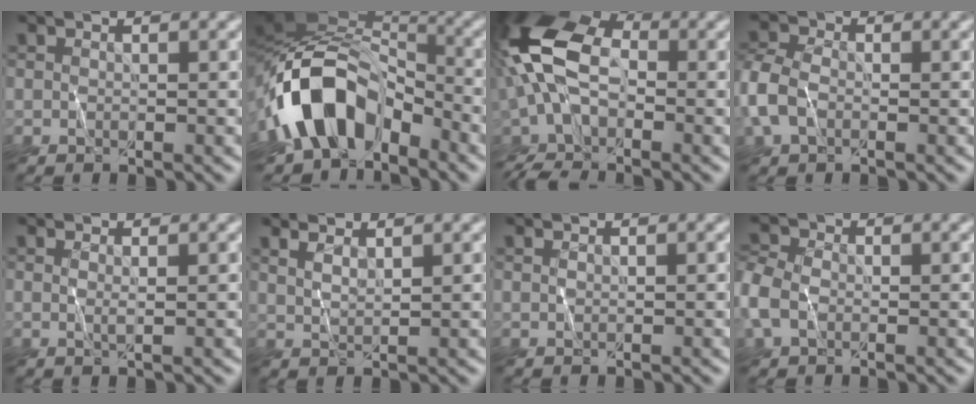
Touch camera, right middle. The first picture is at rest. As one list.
[{"total": 11.3, "force": [-5.2, 7.0, 7.1], "torque": [-0.119, 0.016, -0.100]}, {"total": 10.7, "force": [-2.4, 6.2, 8.5], "torque": [-0.203, 0.018, -0.067]}, {"total": 3.5, "force": [-1.1, 2.6, 2.1], "torque": [-0.054, 0.012, -0.035]}, {"total": 0.9, "force": [0.5, 0.2, 0.7], "torque": [-0.011, 0.001, 0.003]}, {"total": 2.4, "force": [2.1, 0.7, 1.0], "torque": [-0.005, 0.005, 0.026]}, {"total": 0.7, "force": [0.6, 0.2, 0.3], "torque": [-0.004, 0.000, 0.006]}, {"total": 3.3, "force": [-0.8, 2.5, 2.0], "torque": [-0.052, 0.010, -0.029]}]